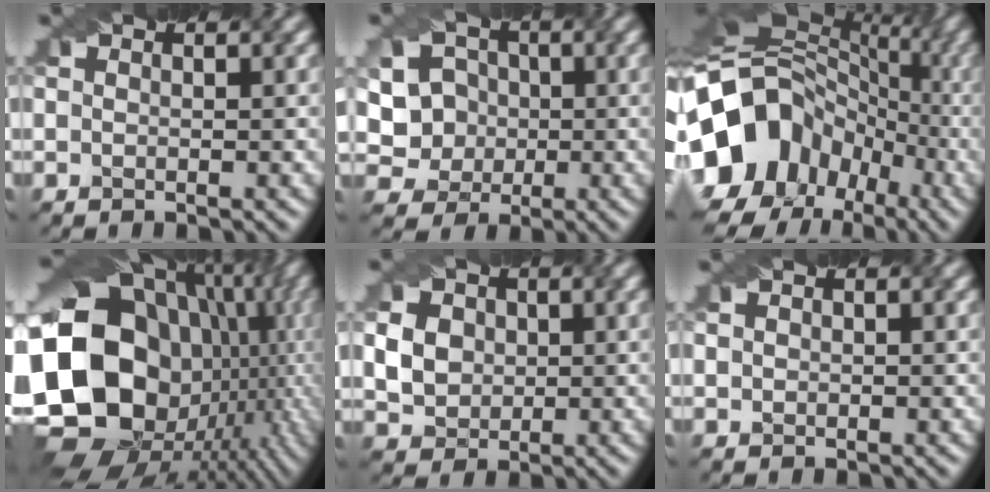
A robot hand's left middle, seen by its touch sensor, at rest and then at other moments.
{"total": 7.5, "force": [0.8, 6.8, 3.1], "torque": [-0.069, 0.028, -0.006]}
{"total": 18.8, "force": [-5.5, 15.2, 9.8], "torque": [-0.197, 0.014, -0.101]}
{"total": 22.9, "force": [-1.5, 18.8, 13.1], "torque": [-0.267, -0.035, -0.036]}
{"total": 5.5, "force": [1.0, 4.7, 2.8], "torque": [-0.070, 0.019, 0.013]}
{"total": 1.2, "force": [0.7, 0.9, 0.5], "torque": [-0.013, 0.005, 0.005]}